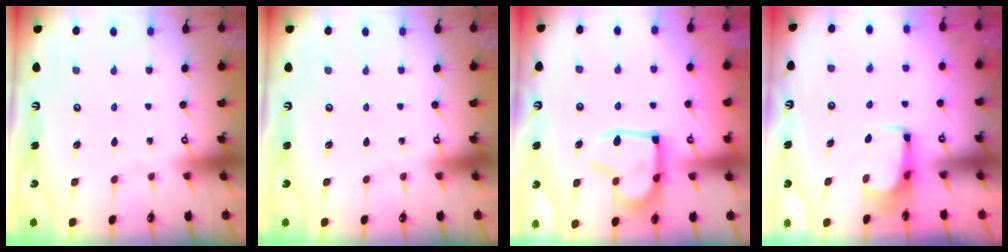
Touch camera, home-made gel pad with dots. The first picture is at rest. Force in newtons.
{"total": 0.0}
{"total": 9.4, "press": 9.3, "slide": 1.3}
{"total": 0.7, "press": 0.6, "slide": 0.3}